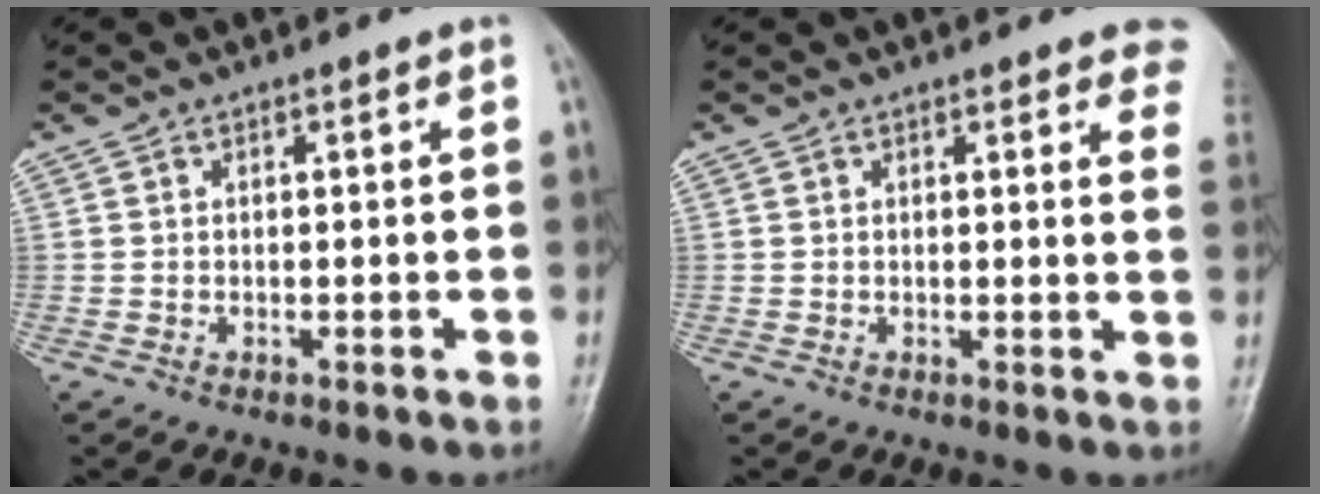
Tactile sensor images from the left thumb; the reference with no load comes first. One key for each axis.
{"total": 6.6, "fx": 5.1, "fy": 2.0, "fz": 3.6, "tx": -0.013, "ty": -0.017, "tz": 0.040}